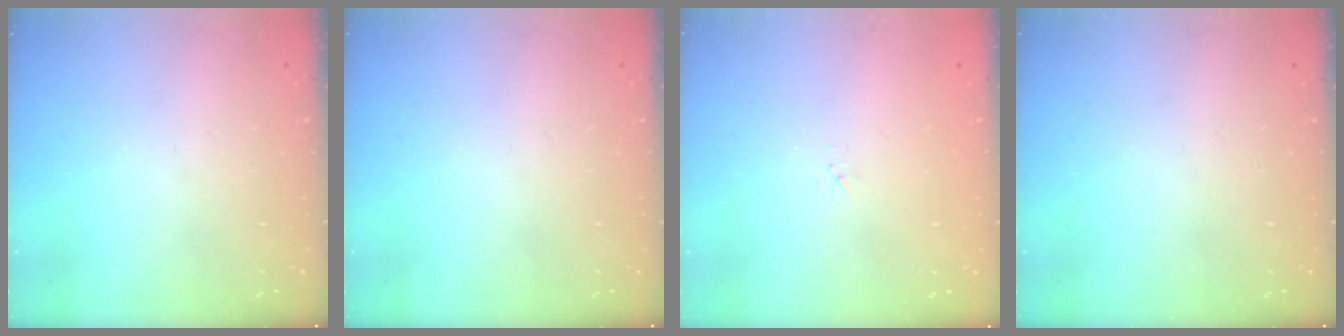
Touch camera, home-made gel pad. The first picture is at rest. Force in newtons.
{"total": 0.0}
{"total": 1.9, "press": 1.9, "slide": 0.3}
{"total": 0.0}